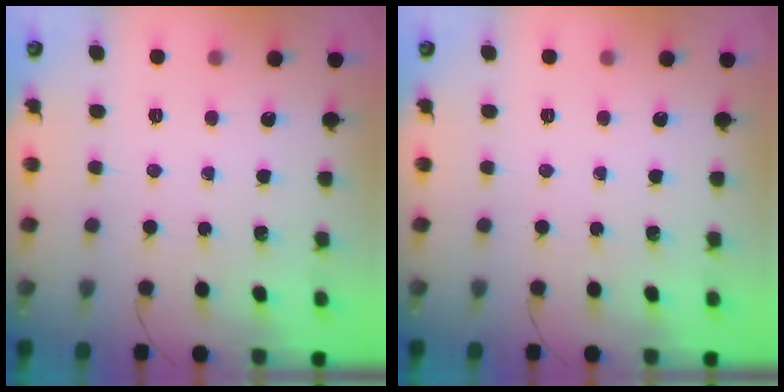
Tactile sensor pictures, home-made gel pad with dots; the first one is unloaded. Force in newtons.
{"total": 0.0}